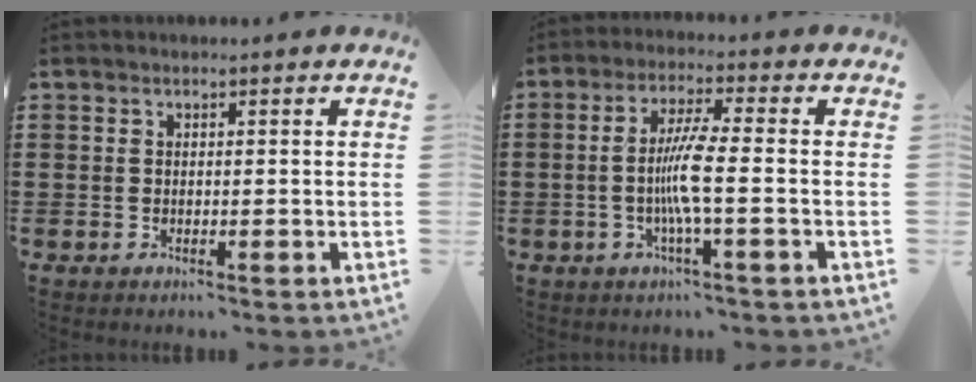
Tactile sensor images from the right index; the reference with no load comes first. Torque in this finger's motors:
{"motor_torque": [2.05, 0.09, 0.44, 0.16]}